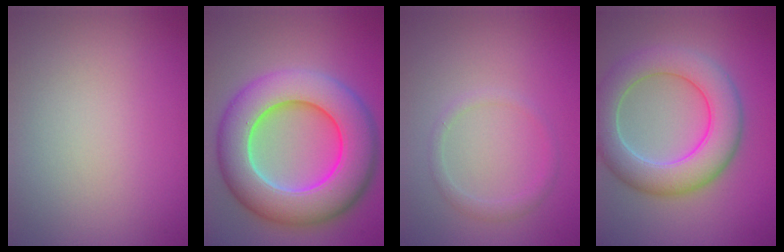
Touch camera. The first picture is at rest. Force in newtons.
{"total": 11.9, "press": 11.9, "slide": 0.2}
{"total": 1.3, "press": 1.3, "slide": 0.0}
{"total": 7.4, "press": 7.3, "slide": 0.3}